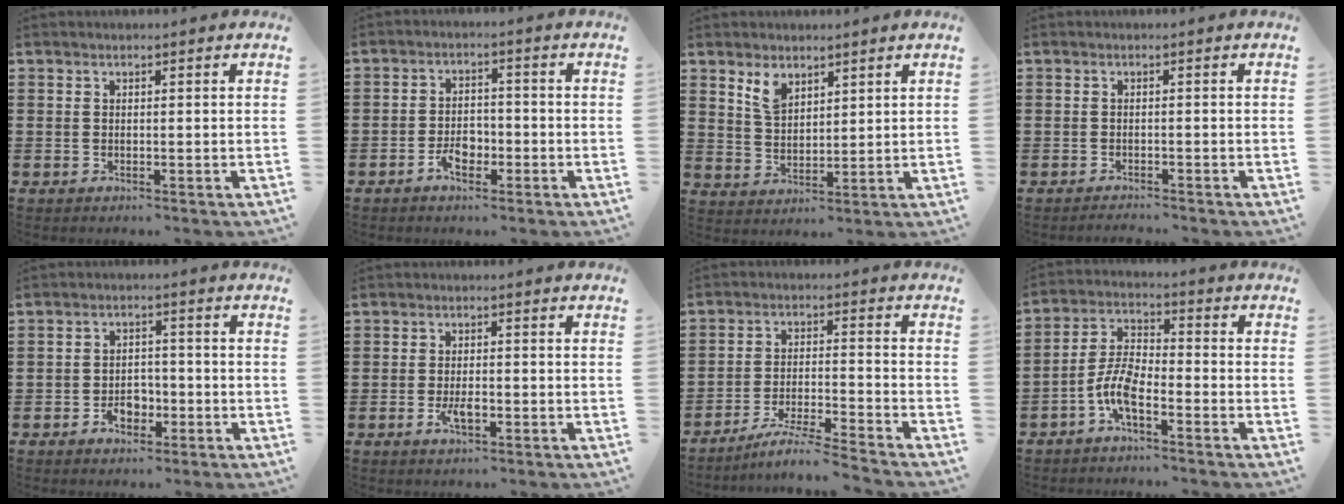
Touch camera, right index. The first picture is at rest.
{"total": 3.8, "force": [-1.9, 2.3, 2.3], "torque": [-0.049, 0.004, -0.038]}
{"total": 4.5, "force": [3.1, 2.5, 2.2], "torque": [-0.053, 0.006, 0.059]}
{"total": 0.9, "force": [-0.9, -0.1, 0.0], "torque": [-0.002, 0.001, -0.020]}
{"total": 3.9, "force": [-1.8, 2.6, 2.2], "torque": [-0.033, 0.005, -0.035]}
{"total": 3.2, "force": [-1.2, 1.2, 2.7], "torque": [-0.060, -0.002, -0.023]}
{"total": 5.9, "force": [-5.4, -0.7, 2.2], "torque": [-0.049, -0.015, -0.108]}
{"total": 6.4, "force": [-3.5, 2.2, 4.9], "torque": [-0.126, -0.005, -0.074]}